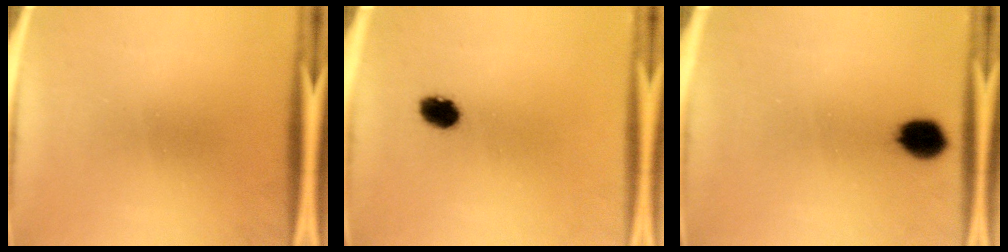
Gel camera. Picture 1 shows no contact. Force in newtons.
{"total": 4.0}
{"total": 7.0}